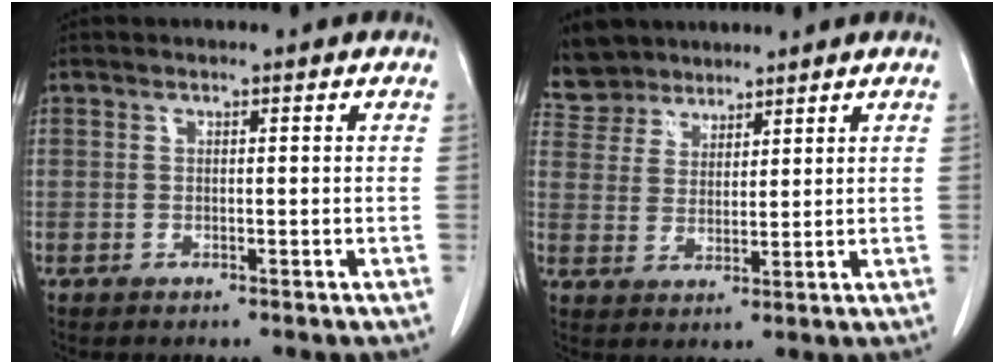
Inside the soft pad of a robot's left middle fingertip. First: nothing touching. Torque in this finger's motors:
{"motor_torque": [1.02, -1.12, 0.02, 0.01]}